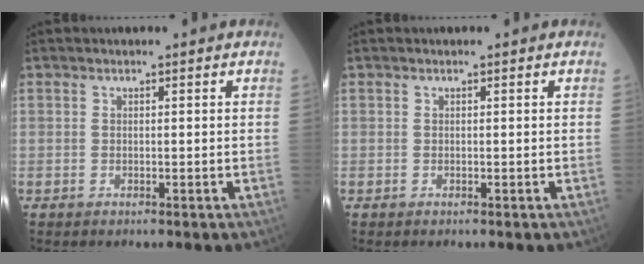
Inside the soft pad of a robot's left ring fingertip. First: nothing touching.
{"total": 0.0}